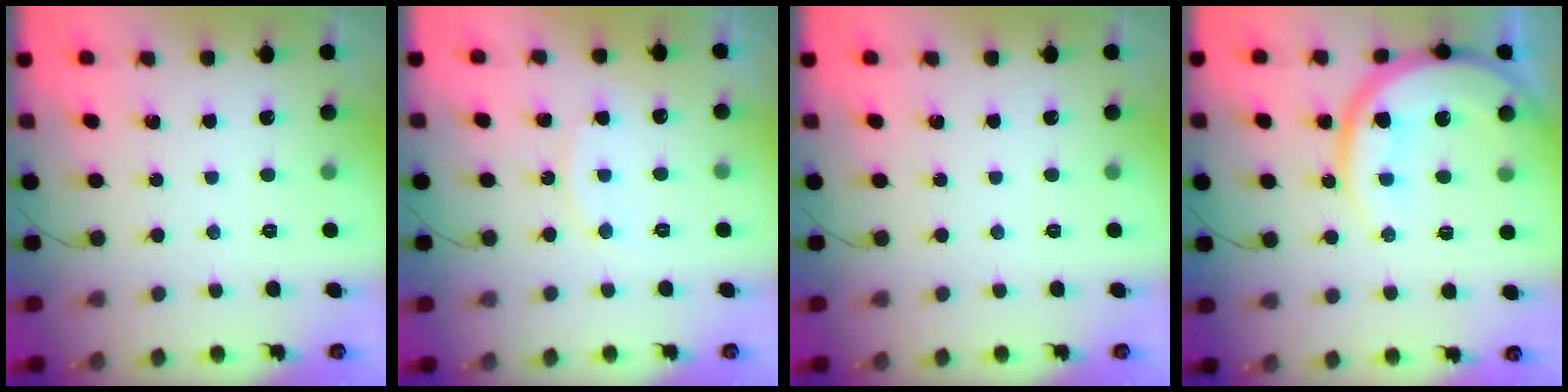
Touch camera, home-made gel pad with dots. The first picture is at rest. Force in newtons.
{"total": 8.2, "press": 8.1, "slide": 0.5}
{"total": 0.0}
{"total": 15.8, "press": 15.7, "slide": 2.0}